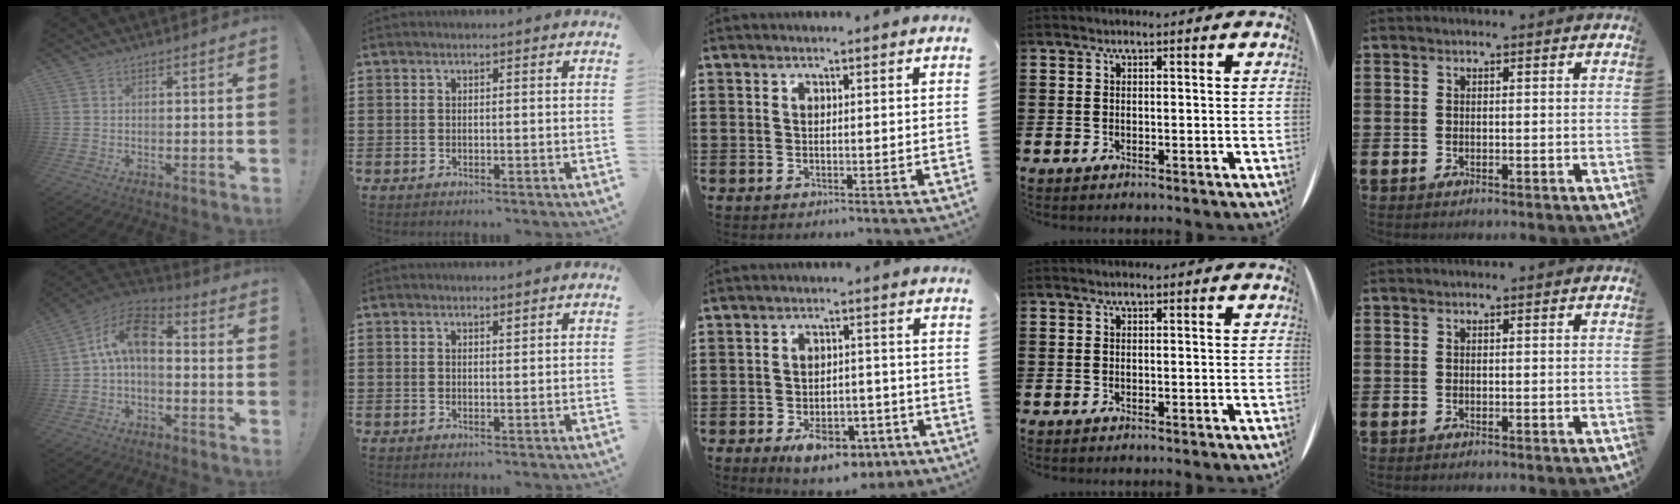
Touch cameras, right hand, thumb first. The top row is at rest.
{"thumb": {"total": 11.3, "force": [1.1, 6.4, 9.2], "torque": [-0.162, 0.014, 0.021]}, "index": {"total": 0.8, "force": [0.7, 0.3, 0.3], "torque": [-0.007, 0.001, 0.014]}, "middle": {"total": 7.0, "force": [-4.5, 3.1, 4.3], "torque": [-0.069, 0.017, -0.076]}}